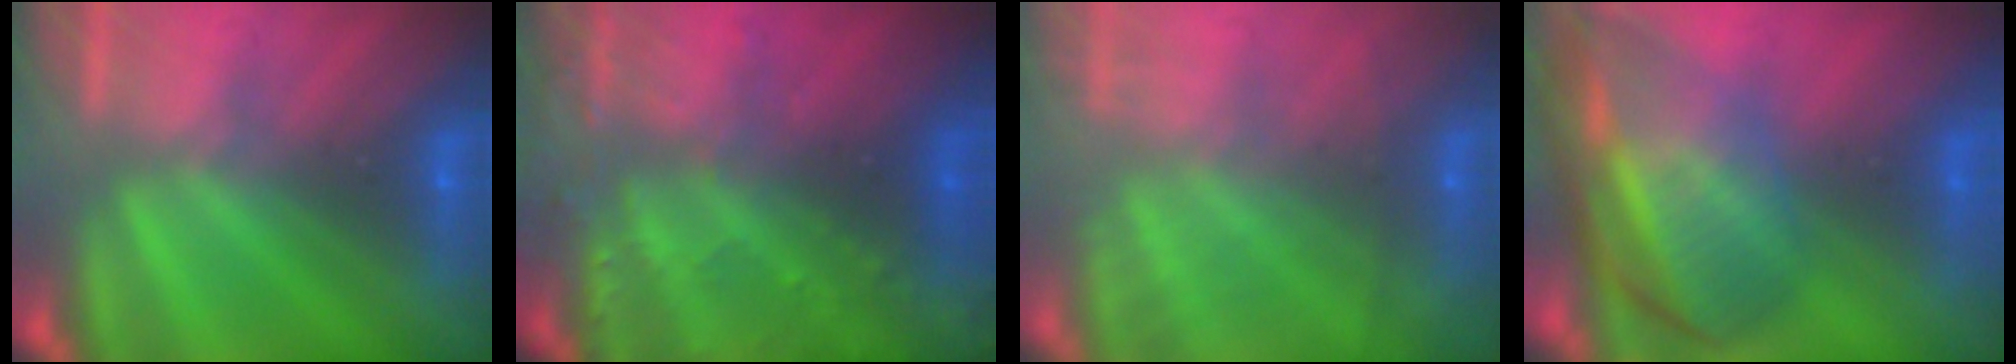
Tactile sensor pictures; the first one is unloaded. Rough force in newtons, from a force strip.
{"total": 8.9}
{"total": 7.2}
{"total": 7.0}